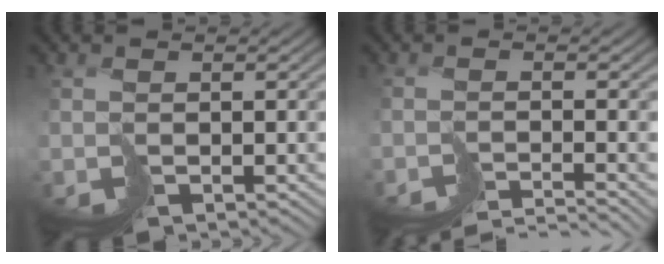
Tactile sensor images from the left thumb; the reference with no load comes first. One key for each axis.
{"total": 5.0, "fx": -4.8, "fy": -0.9, "fz": 1.0, "tx": -0.002, "ty": -0.001, "tz": -0.074}